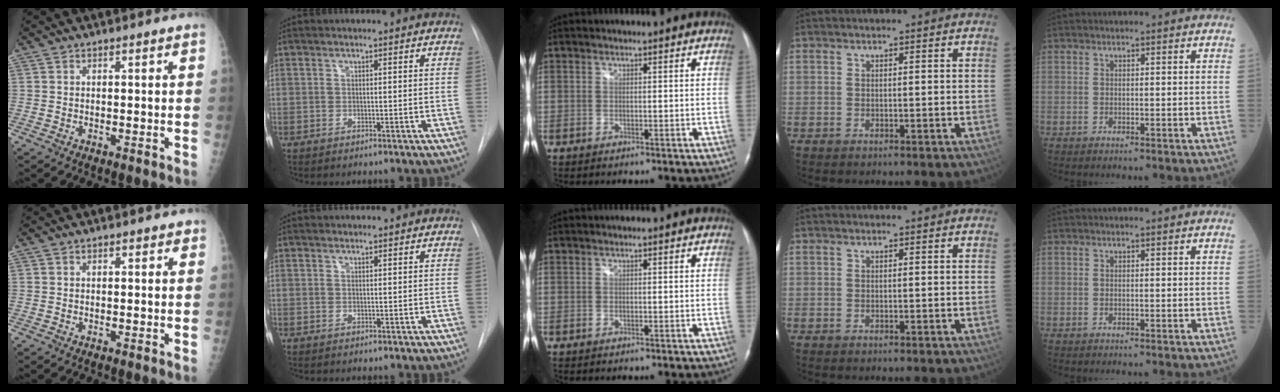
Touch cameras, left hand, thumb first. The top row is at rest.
{"thumb": {"total": 1.1, "force": [0.7, 0.8, 0.4], "torque": [0.009, -0.001, 0.004]}}